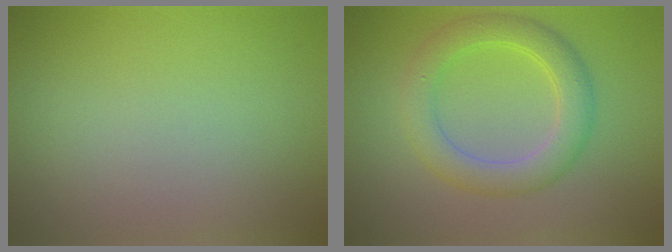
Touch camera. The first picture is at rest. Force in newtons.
{"total": 4.6, "press": 4.6, "slide": 0.1}